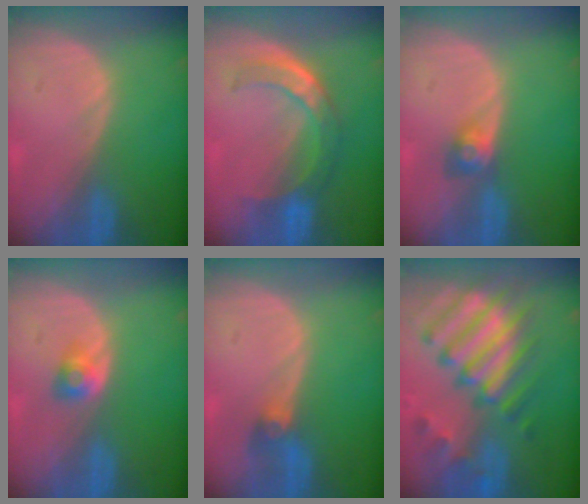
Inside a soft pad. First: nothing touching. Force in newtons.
{"total": 7.9, "press": 6.6, "slide": 4.3}
{"total": 3.0, "press": 2.6, "slide": 1.5}
{"total": 2.7, "press": 2.4, "slide": 1.2}
{"total": 3.0, "press": 2.6, "slide": 1.4}
{"total": 12.4, "press": 10.7, "slide": 6.3}